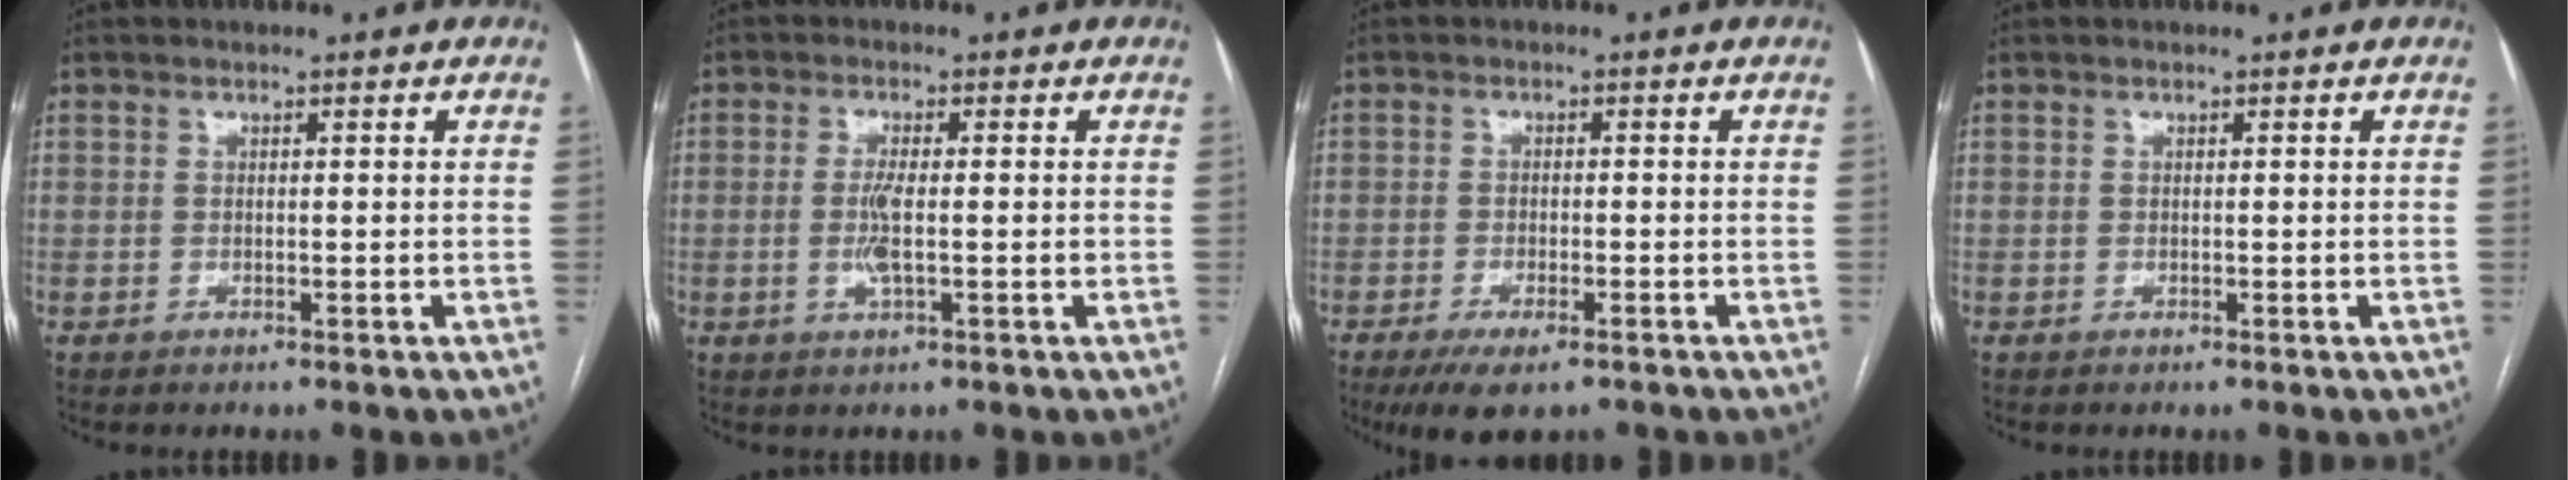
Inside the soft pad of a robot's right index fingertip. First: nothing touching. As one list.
[{"total": 3.9, "force": [-0.6, 0.5, 3.8], "torque": [-0.080, -0.006, -0.011]}, {"total": 6.3, "force": [-4.4, 1.8, 4.1], "torque": [-0.065, -0.011, -0.071]}, {"total": 0.0}]